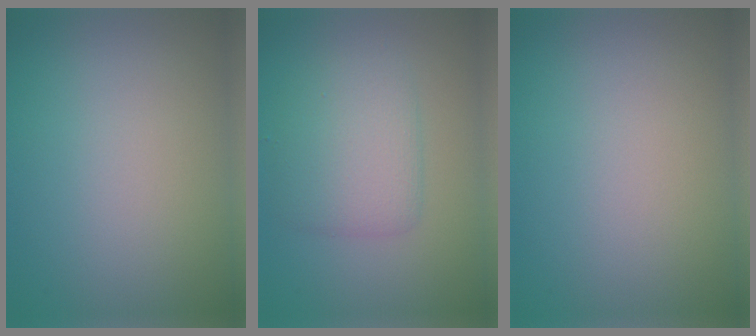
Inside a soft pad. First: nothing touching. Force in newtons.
{"total": 3.8, "press": 3.8, "slide": 0.2}
{"total": 0.0}